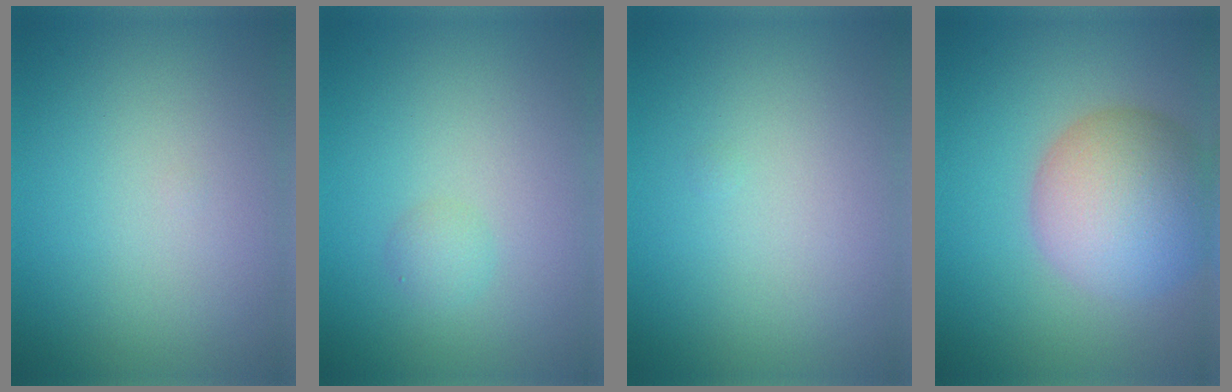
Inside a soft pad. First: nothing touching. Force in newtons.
{"total": 1.1, "press": 1.1, "slide": 0.0}
{"total": 0.0}
{"total": 8.5, "press": 8.4, "slide": 0.5}